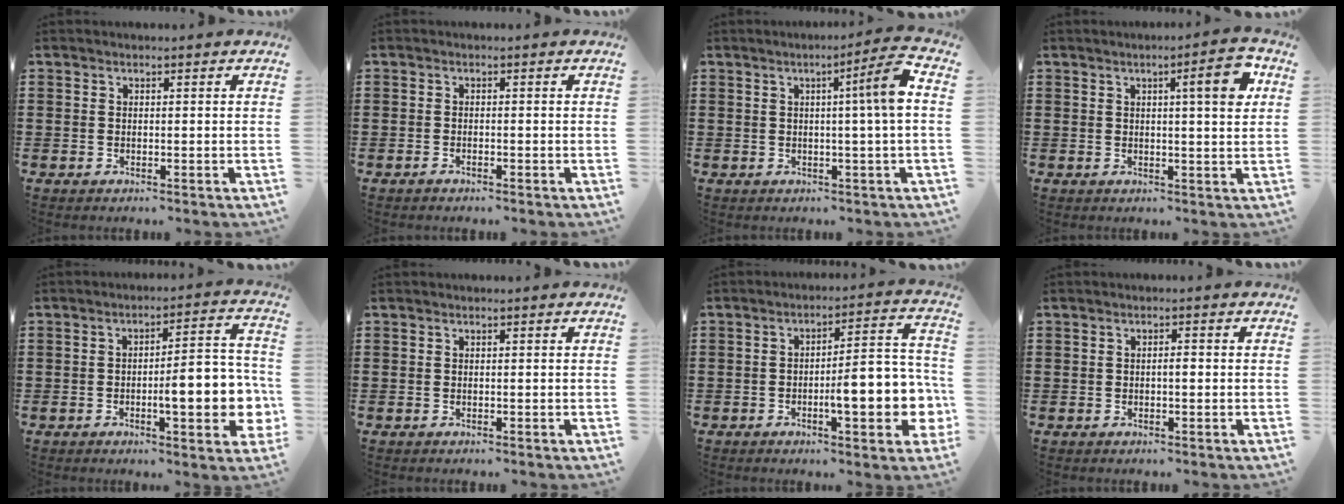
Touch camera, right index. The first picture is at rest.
{"total": 0.8, "force": [-0.7, 0.1, 0.3], "torque": [-0.008, -0.004, -0.013]}
{"total": 6.5, "force": [0.9, -0.4, 6.4], "torque": [-0.095, -0.012, 0.002]}
{"total": 6.2, "force": [2.2, 0.8, 5.8], "torque": [-0.082, -0.006, 0.026]}
{"total": 9.9, "force": [-2.2, 2.9, 9.2], "torque": [-0.119, -0.010, -0.041]}
{"total": 0.0}
{"total": 10.5, "force": [-2.6, 3.0, 9.8], "torque": [-0.127, -0.014, -0.046]}
{"total": 1.0, "force": [-0.3, 0.3, 1.0], "torque": [-0.019, -0.002, -0.004]}